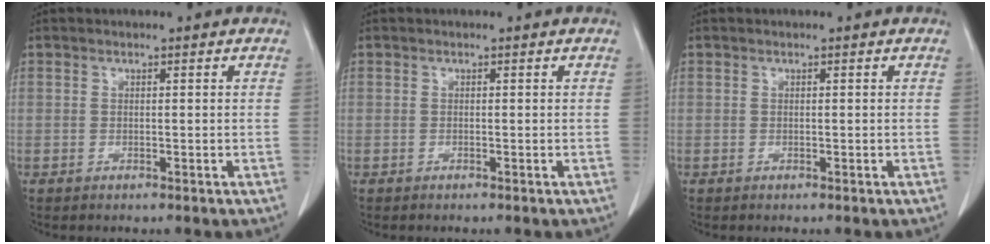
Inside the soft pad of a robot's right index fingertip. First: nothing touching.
{"total": 0.0}
{"total": 0.0}